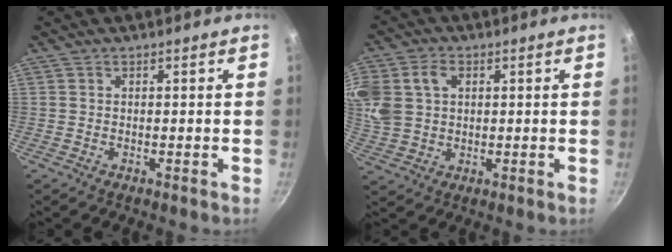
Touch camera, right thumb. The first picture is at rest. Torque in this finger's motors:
{"motor_torque": [0.60, 2.30, 1.06, 0.12, 0.10]}